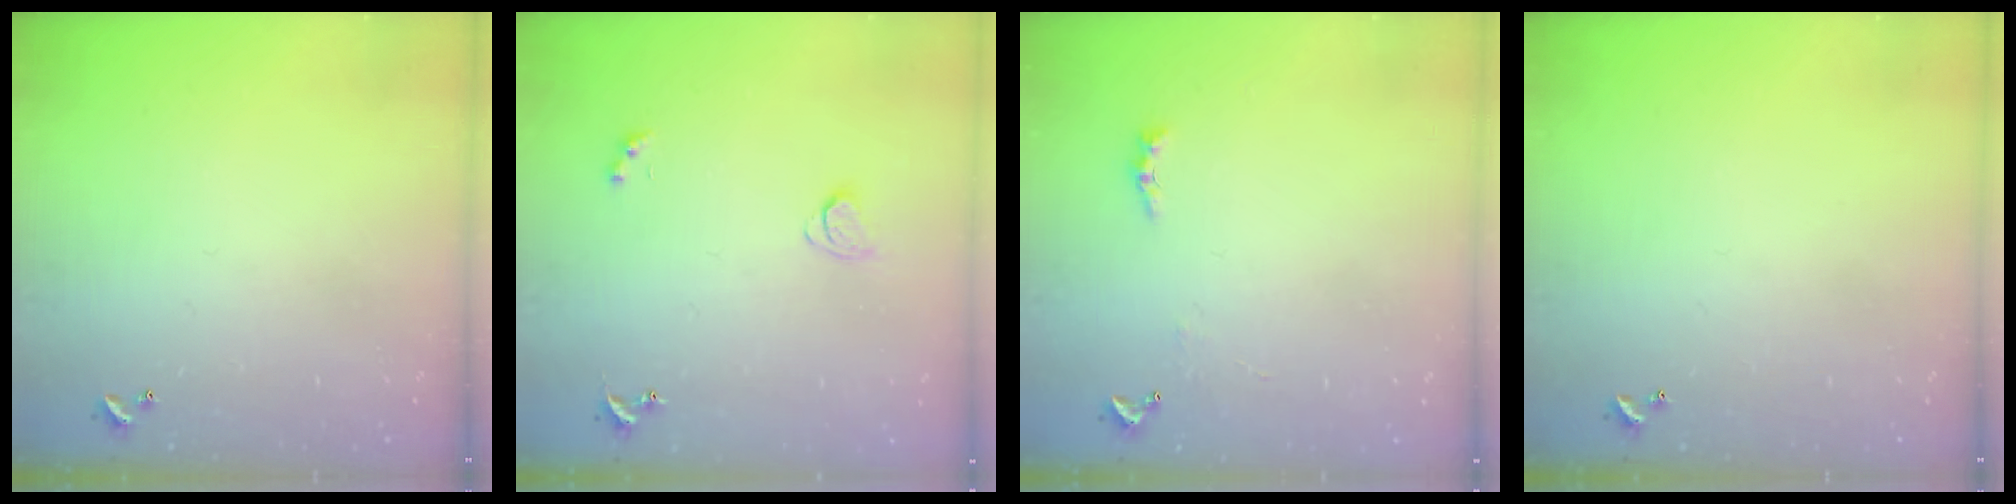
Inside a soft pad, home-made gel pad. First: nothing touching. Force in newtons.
{"total": 2.1, "press": 2.1, "slide": 0.4}
{"total": 2.0, "press": 1.9, "slide": 0.6}
{"total": 0.0}